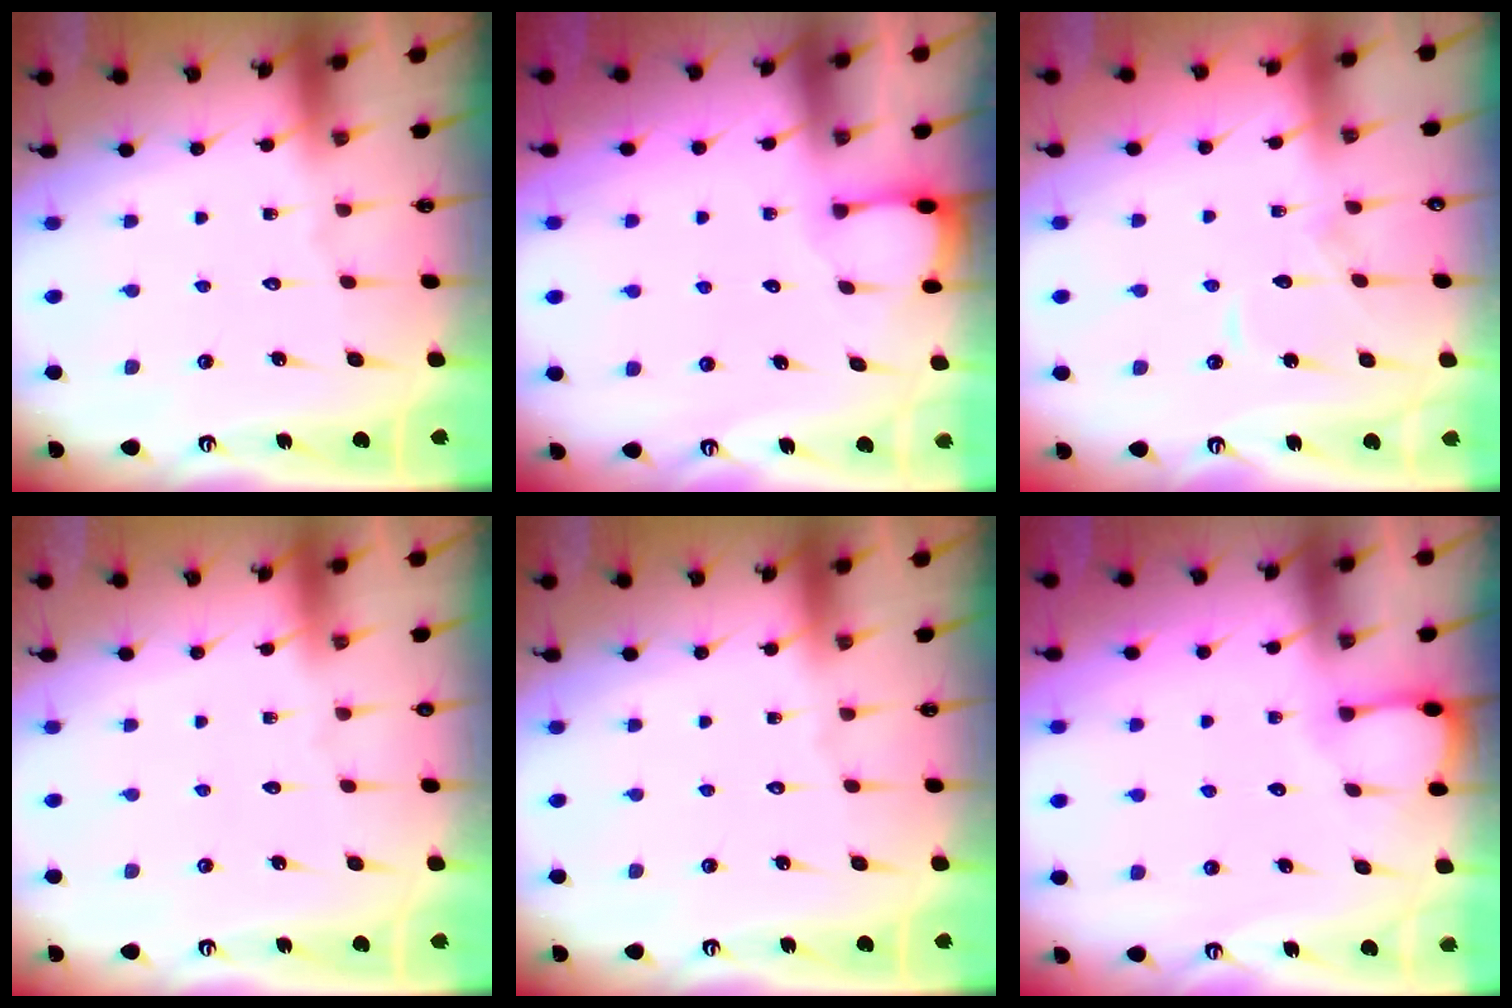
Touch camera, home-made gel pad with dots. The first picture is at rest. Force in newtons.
{"total": 0.9, "press": 0.8, "slide": 0.2}
{"total": 6.5, "press": 6.5, "slide": 0.7}
{"total": 0.0}
{"total": 0.0}
{"total": 2.0, "press": 2.0, "slide": 0.3}